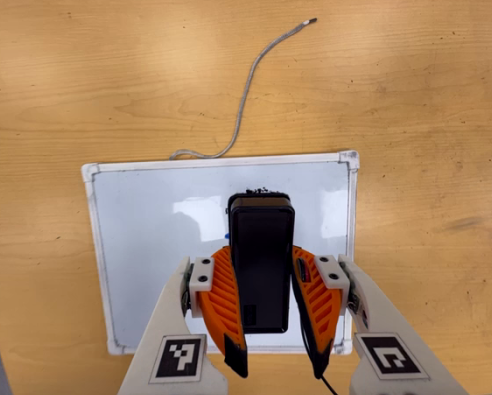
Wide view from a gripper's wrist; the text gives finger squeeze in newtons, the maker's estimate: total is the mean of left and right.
{"total": 8.4, "left": 6.0, "right": 10.8}